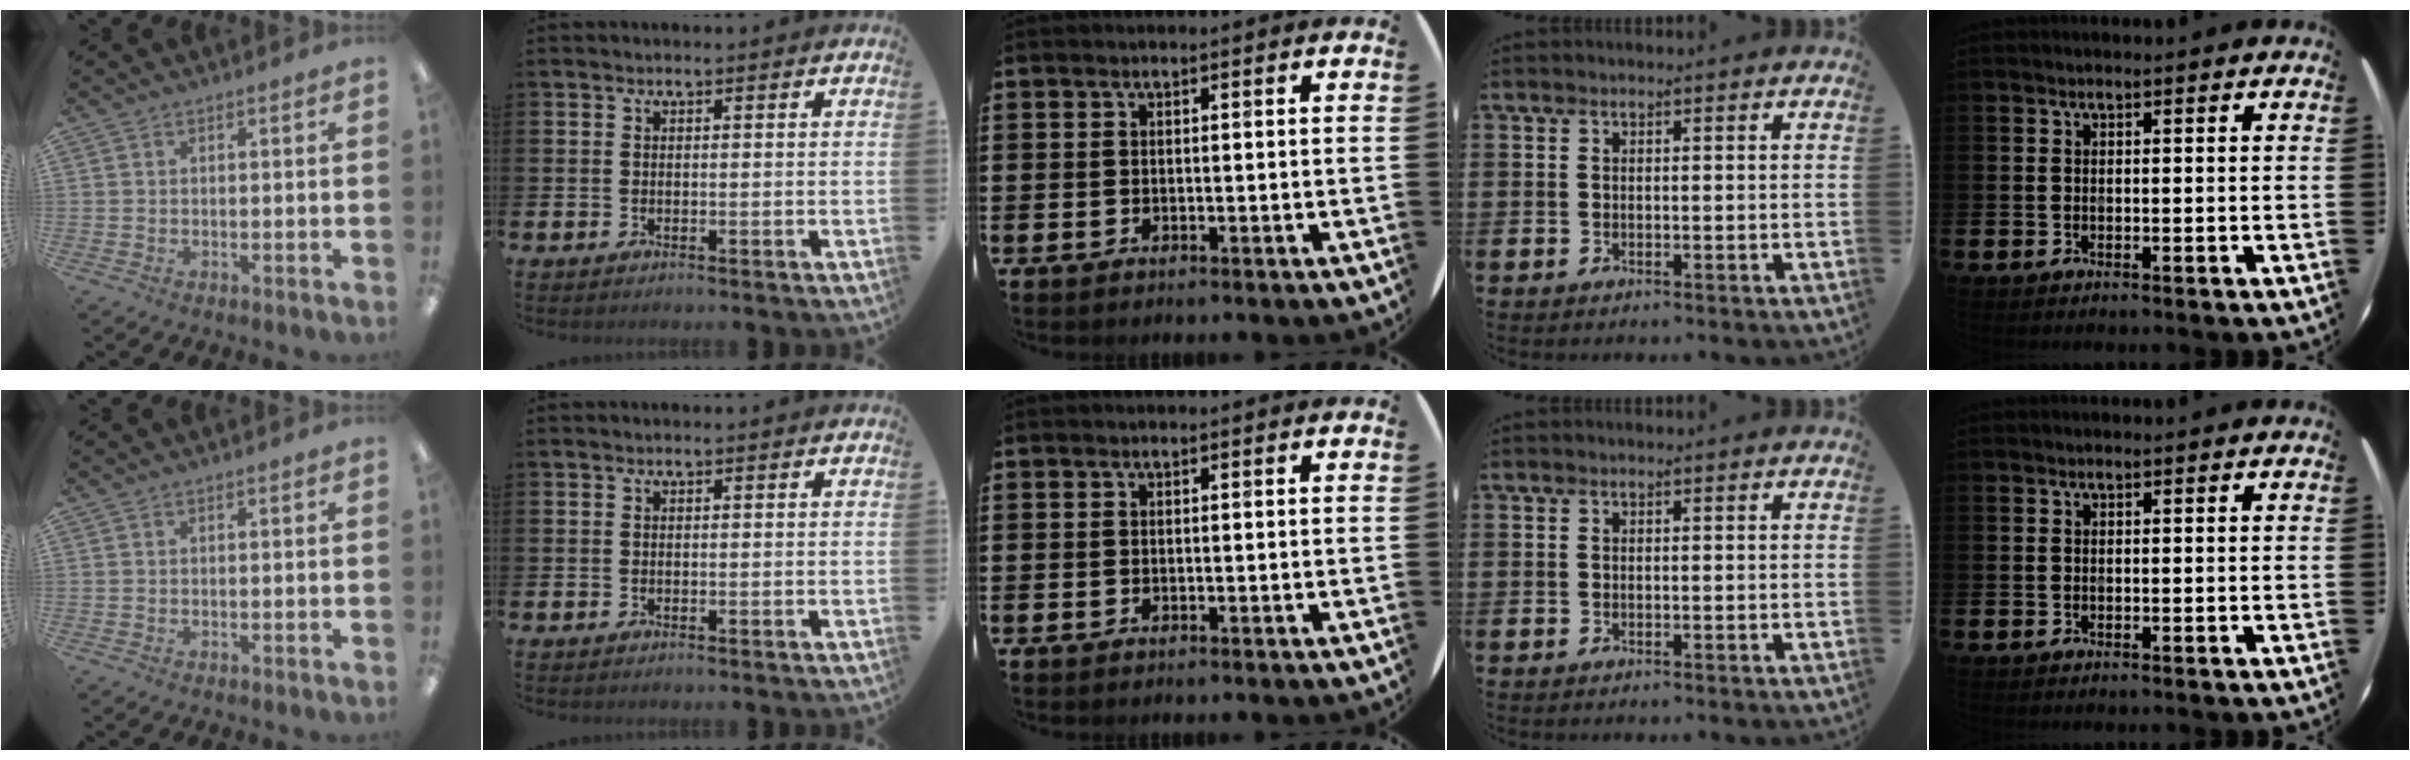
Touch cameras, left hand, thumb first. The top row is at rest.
{}